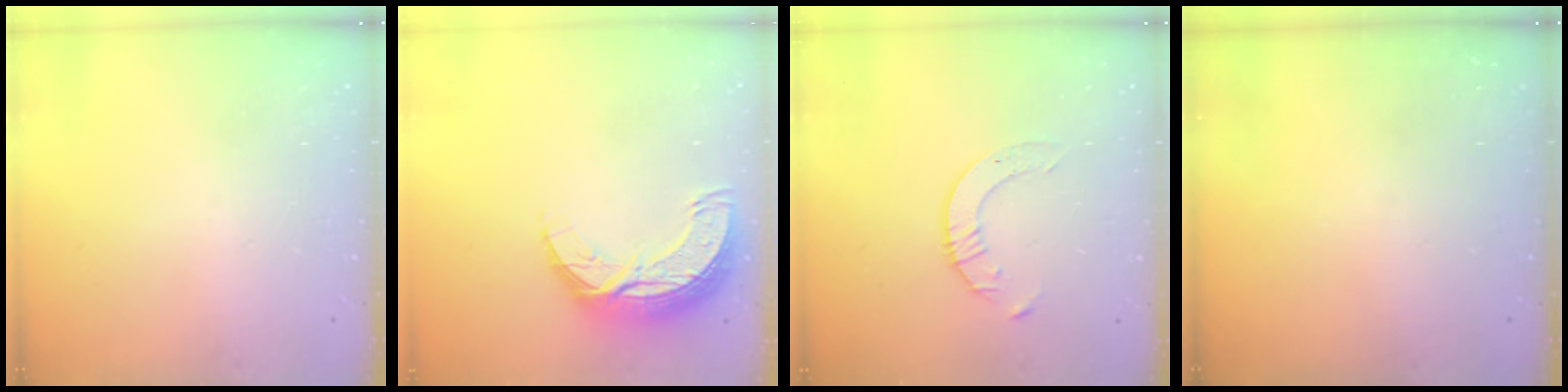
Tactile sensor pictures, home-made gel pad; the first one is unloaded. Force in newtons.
{"total": 10.2, "press": 10.2, "slide": 0.6}
{"total": 3.4, "press": 3.4, "slide": 0.3}
{"total": 0.0}